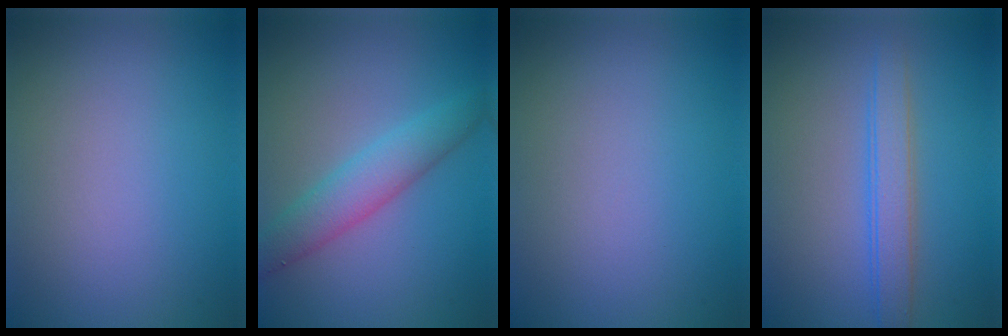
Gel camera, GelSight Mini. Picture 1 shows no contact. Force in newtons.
{"total": 4.1, "press": 4.1, "slide": 0.1}
{"total": 0.0}
{"total": 3.0, "press": 2.9, "slide": 0.2}